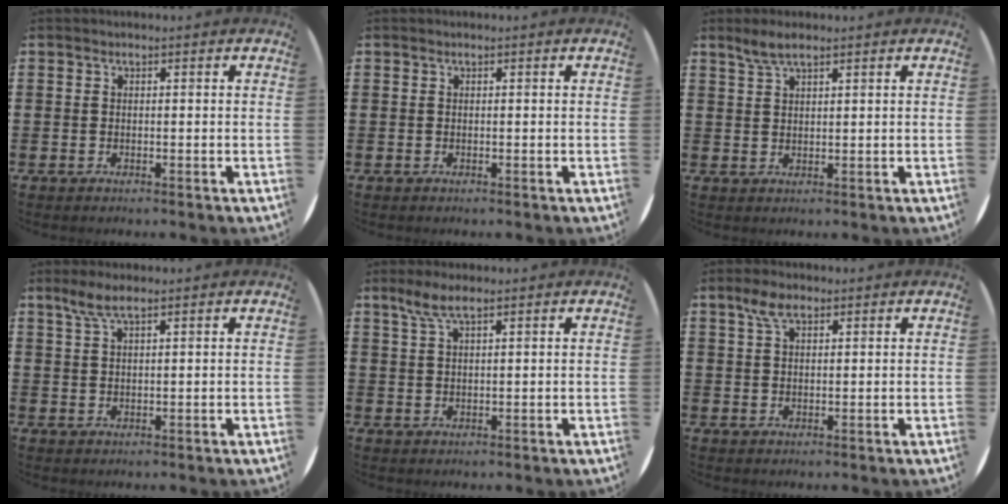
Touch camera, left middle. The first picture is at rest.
{"total": 0.0}
{"total": 3.0, "force": [2.4, 0.7, 1.7], "torque": [-0.028, 0.001, 0.041]}
{"total": 3.4, "force": [2.4, 0.8, 2.3], "torque": [-0.049, 0.005, 0.042]}
{"total": 3.8, "force": [2.5, 0.9, 2.8], "torque": [-0.059, 0.006, 0.044]}
{"total": 3.8, "force": [2.4, 1.8, 2.4], "torque": [-0.044, 0.005, 0.041]}